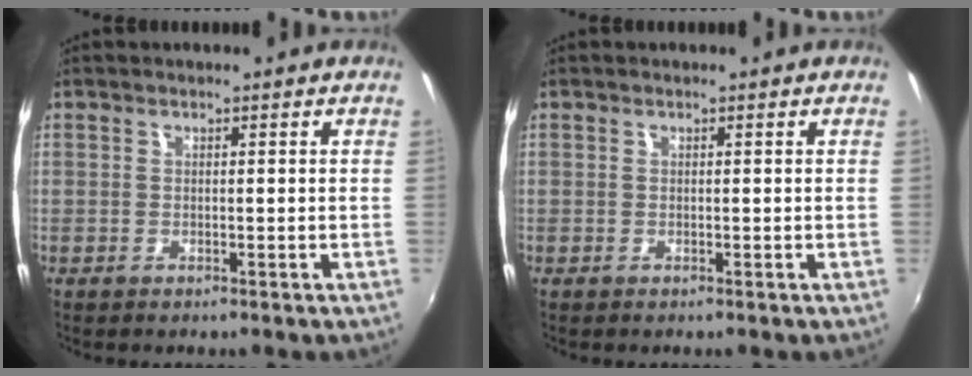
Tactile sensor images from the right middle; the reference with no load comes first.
{"total": 0.0}